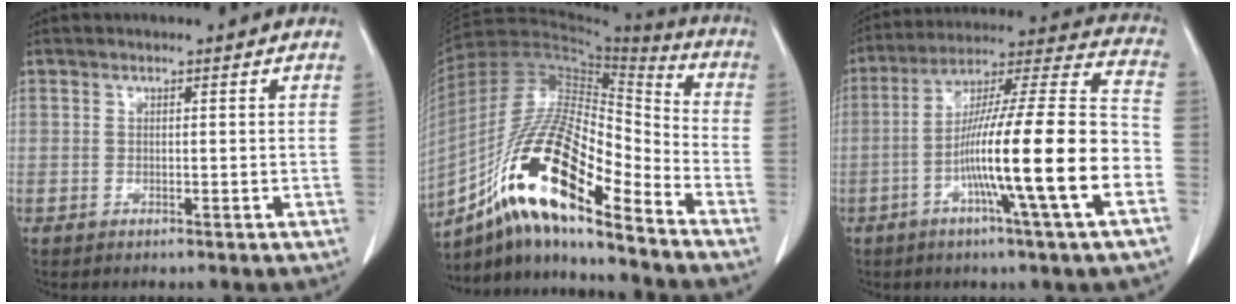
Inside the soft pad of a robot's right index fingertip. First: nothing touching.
{"total": 19.9, "force": [-11.4, 4.2, 15.8], "torque": [-0.315, 0.002, -0.202]}
{"total": 20.6, "force": [-6.6, -0.2, 19.5], "torque": [-0.304, 0.000, -0.117]}